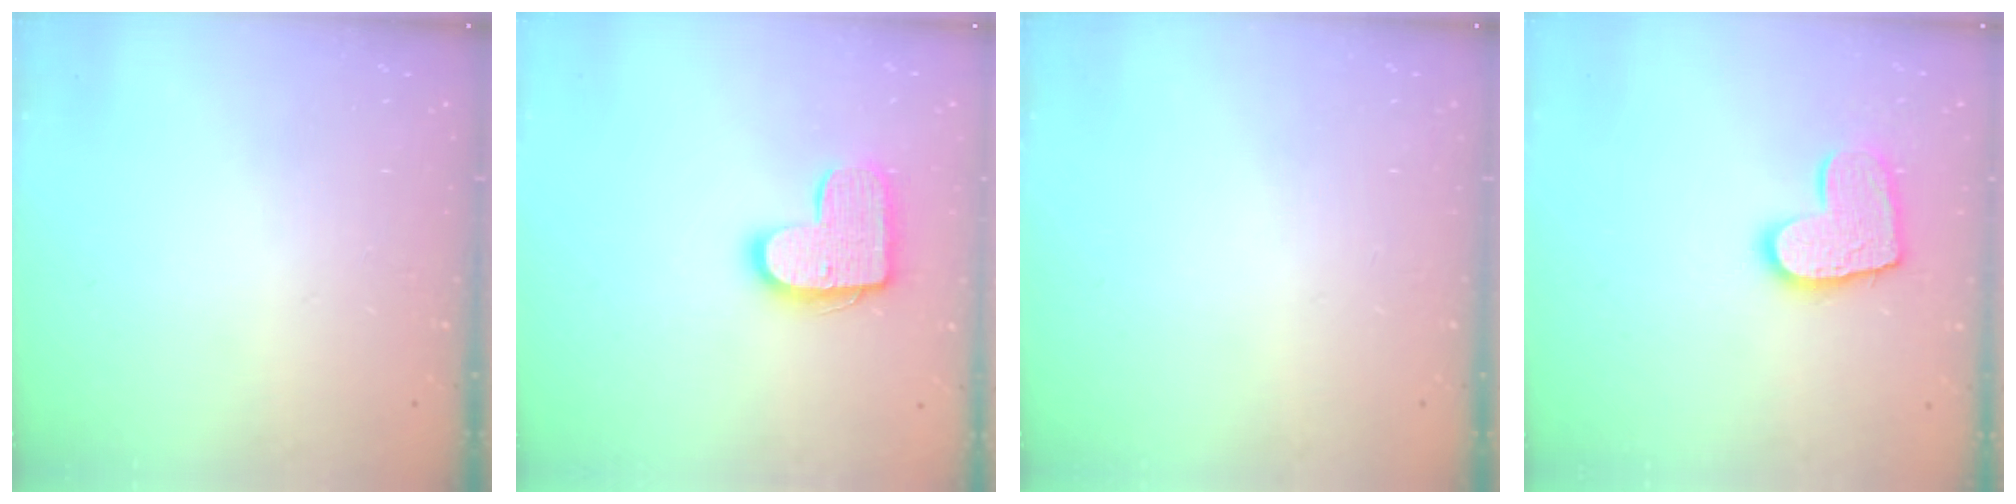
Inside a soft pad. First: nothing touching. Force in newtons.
{"total": 13.5, "press": 13.5, "slide": 0.6}
{"total": 0.0}
{"total": 11.6, "press": 11.6, "slide": 0.8}